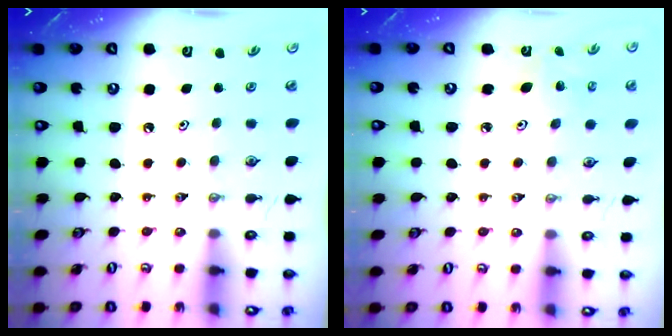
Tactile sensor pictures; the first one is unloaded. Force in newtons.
{"total": 4.1, "press": 4.1, "slide": 0.2}